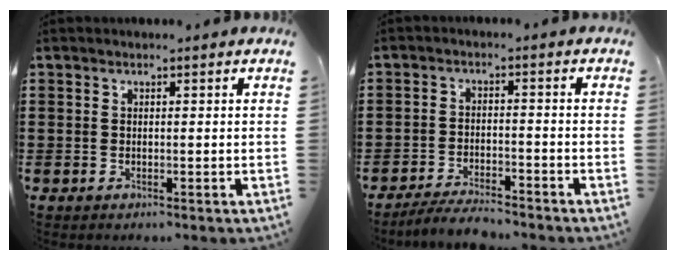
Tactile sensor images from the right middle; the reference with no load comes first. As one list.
[{"total": 4.2, "force": [-4.0, 0.5, 1.3], "torque": [-0.029, 0.000, -0.082]}]